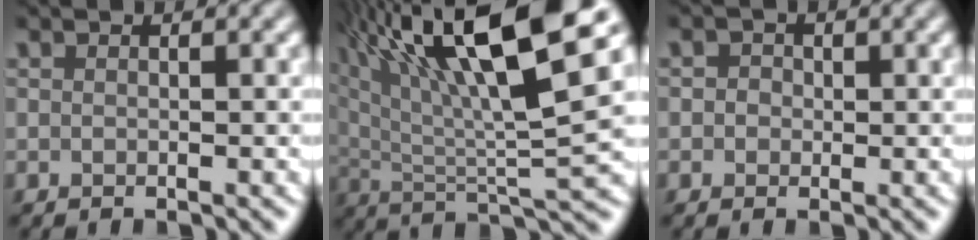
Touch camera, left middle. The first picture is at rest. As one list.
[{"total": 15.6, "force": [7.2, 3.7, 13.4], "torque": [-0.237, 0.021, 0.122]}, {"total": 1.9, "force": [0.4, 1.7, 0.6], "torque": [0.007, 0.007, -0.014]}]